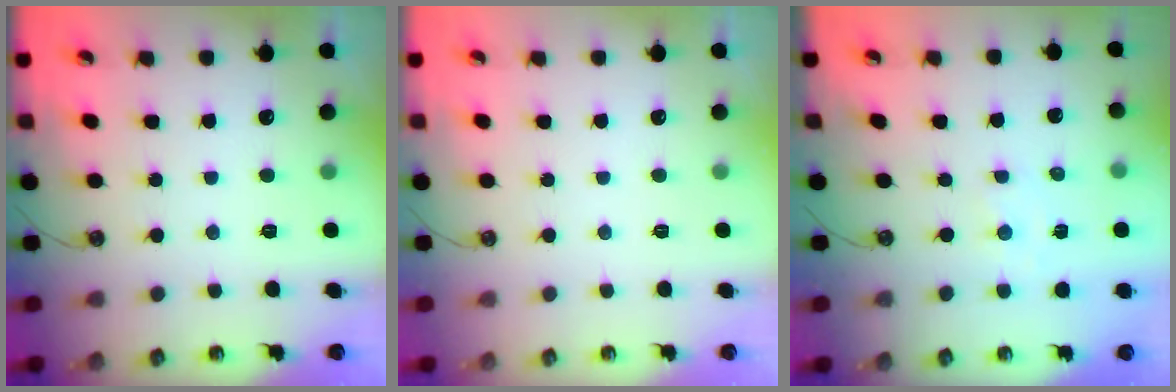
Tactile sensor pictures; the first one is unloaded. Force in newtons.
{"total": 0.0}
{"total": 1.0, "press": 1.0, "slide": 0.2}